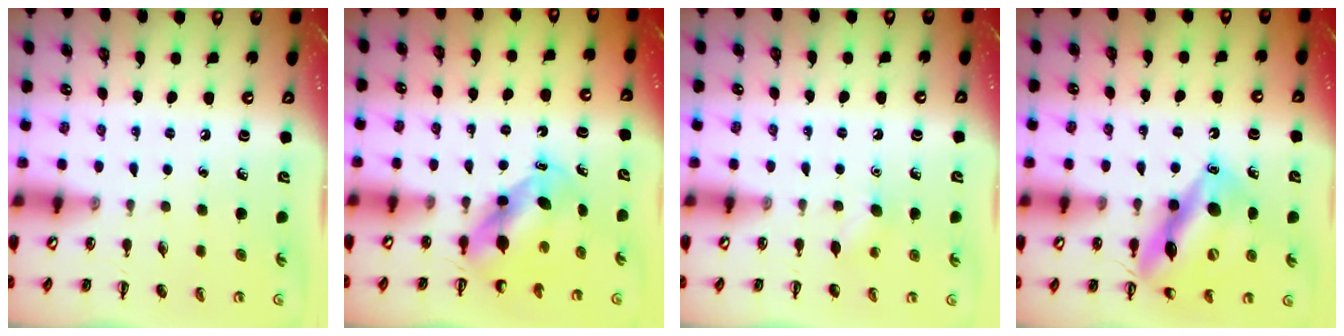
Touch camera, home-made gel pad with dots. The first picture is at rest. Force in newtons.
{"total": 5.5, "press": 5.4, "slide": 1.3}
{"total": 3.9, "press": 3.7, "slide": 1.1}
{"total": 15.2, "press": 14.8, "slide": 3.3}